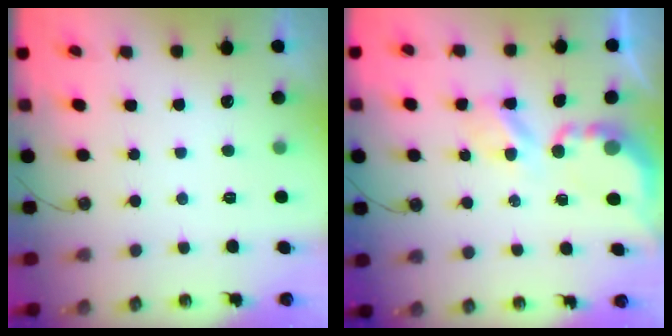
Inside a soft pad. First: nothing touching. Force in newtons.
{"total": 4.4, "press": 4.4, "slide": 0.1}